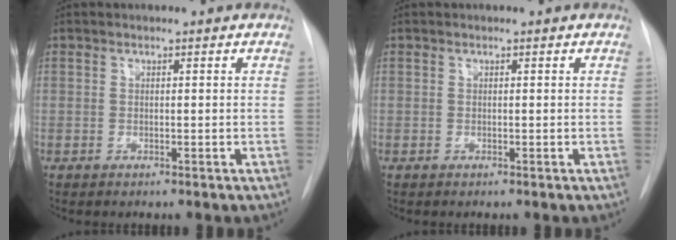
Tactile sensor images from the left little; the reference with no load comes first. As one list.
[{"total": 0.0}]